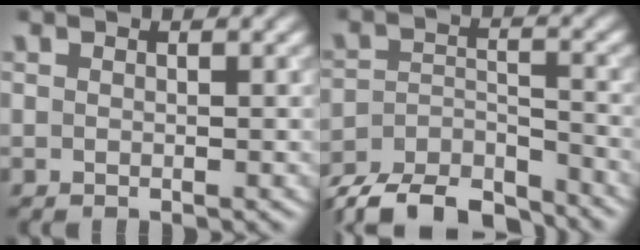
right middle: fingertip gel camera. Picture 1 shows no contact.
{"total": 9.2, "force": [-8.4, 2.6, 2.8], "torque": [-0.049, -0.011, -0.141]}